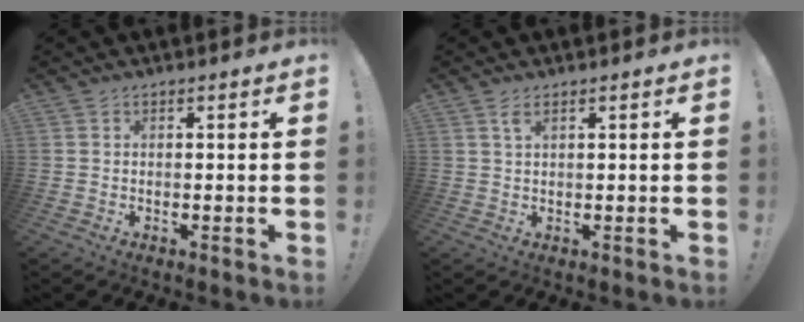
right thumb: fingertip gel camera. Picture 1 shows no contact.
{"total": 2.4, "force": [1.2, 0.6, 1.9], "torque": [-0.040, 0.001, 0.021]}